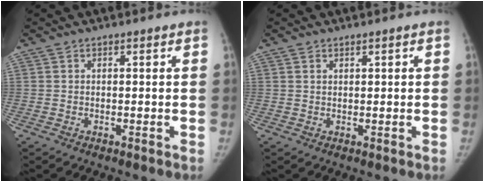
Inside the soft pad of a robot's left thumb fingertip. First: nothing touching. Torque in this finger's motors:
{"motor_torque": [-0.12, -0.13, 0.37, -0.14, -0.06]}